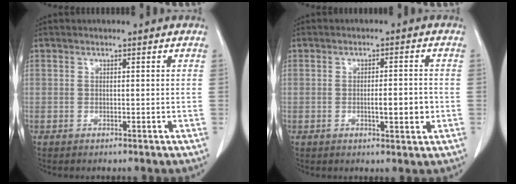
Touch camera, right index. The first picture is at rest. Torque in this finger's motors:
{"motor_torque": [0.85, -0.34, 0.08, 0.03]}